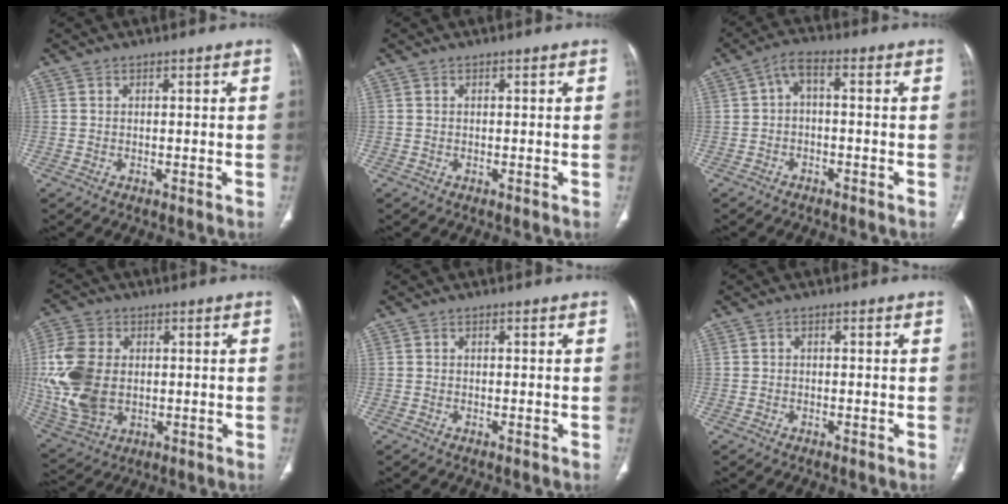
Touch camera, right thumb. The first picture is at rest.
{"total": 0.0}
{"total": 3.7, "force": [-0.7, 1.7, 3.2], "torque": [-0.055, 0.025, -0.021]}
{"total": 15.6, "force": [0.1, 10.8, 11.2], "torque": [-0.247, -0.003, 0.014]}
{"total": 0.0}
{"total": 0.5, "force": [-0.2, 0.3, 0.4], "torque": [-0.004, 0.002, -0.009]}